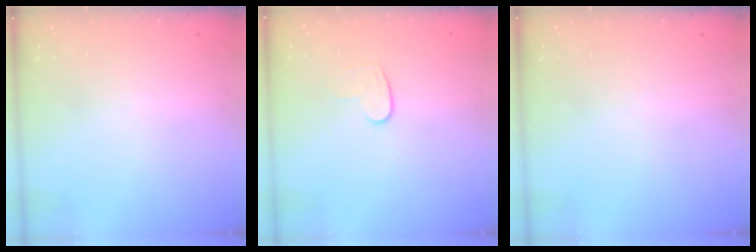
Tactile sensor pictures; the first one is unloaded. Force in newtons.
{"total": 6.6, "press": 6.6, "slide": 0.6}
{"total": 0.0}